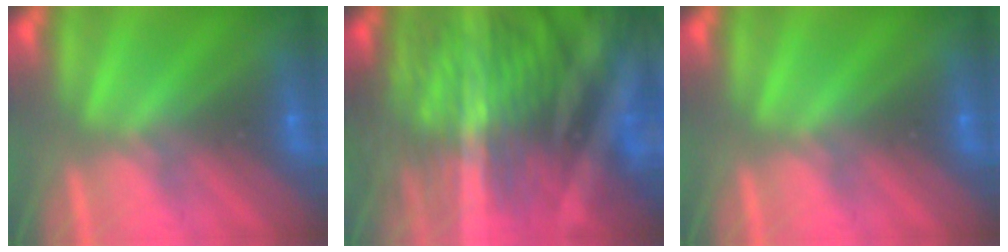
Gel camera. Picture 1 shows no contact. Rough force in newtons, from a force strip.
{"total": 8.7}
{"total": 0.0}